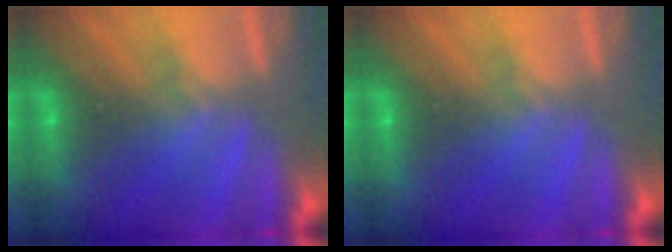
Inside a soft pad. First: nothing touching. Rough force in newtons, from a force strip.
{"total": 0.0}